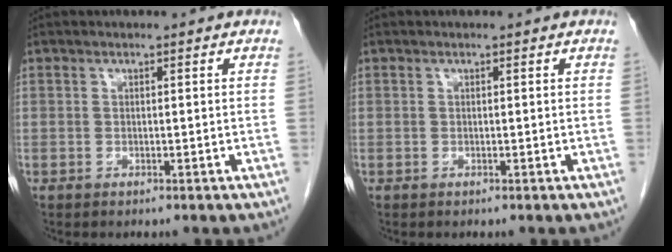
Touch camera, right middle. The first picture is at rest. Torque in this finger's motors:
{"motor_torque": [0.00, 0.00, 0.00, 0.01]}